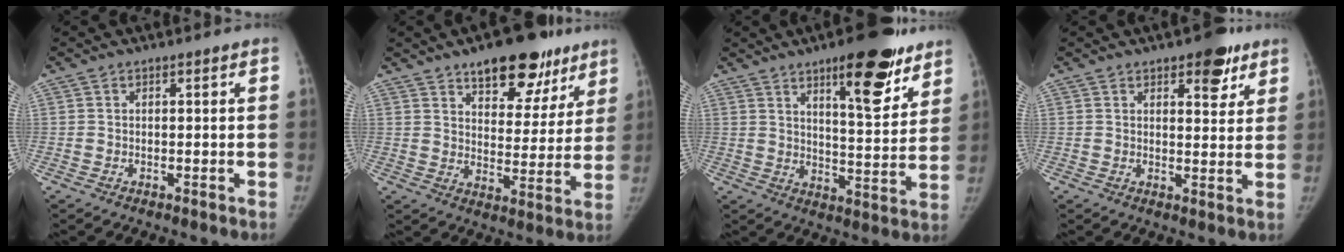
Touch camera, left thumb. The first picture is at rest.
{"total": 17.3, "force": [11.2, 8.4, 10.2], "torque": [-0.076, -0.044, 0.160]}
{"total": 16.3, "force": [10.1, 5.1, 11.7], "torque": [-0.125, -0.058, 0.148]}
{"total": 7.3, "force": [4.4, 3.3, 4.8], "torque": [-0.034, -0.020, 0.053]}